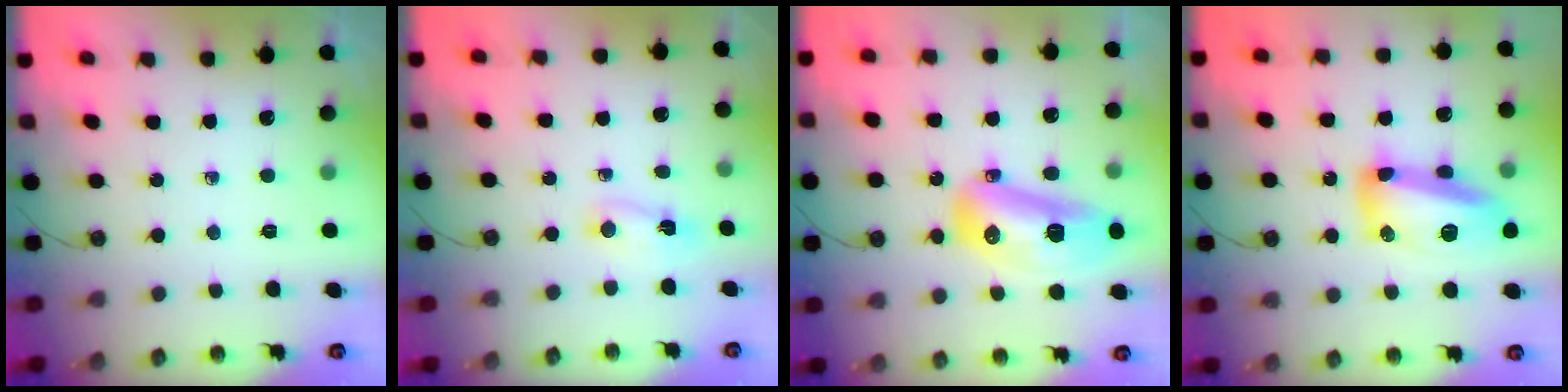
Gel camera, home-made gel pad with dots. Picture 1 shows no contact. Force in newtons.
{"total": 2.4, "press": 2.3, "slide": 0.4}
{"total": 16.2, "press": 16.1, "slide": 2.2}
{"total": 15.6, "press": 15.5, "slide": 1.3}